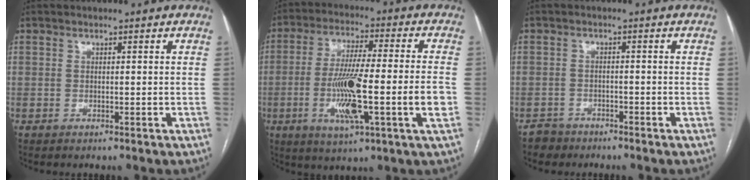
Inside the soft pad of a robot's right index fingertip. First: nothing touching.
{"total": 15.0, "force": [-3.3, 0.5, 14.6], "torque": [-0.271, -0.006, -0.059]}
{"total": 2.6, "force": [-2.0, 1.5, -0.6], "torque": [0.008, 0.006, -0.037]}